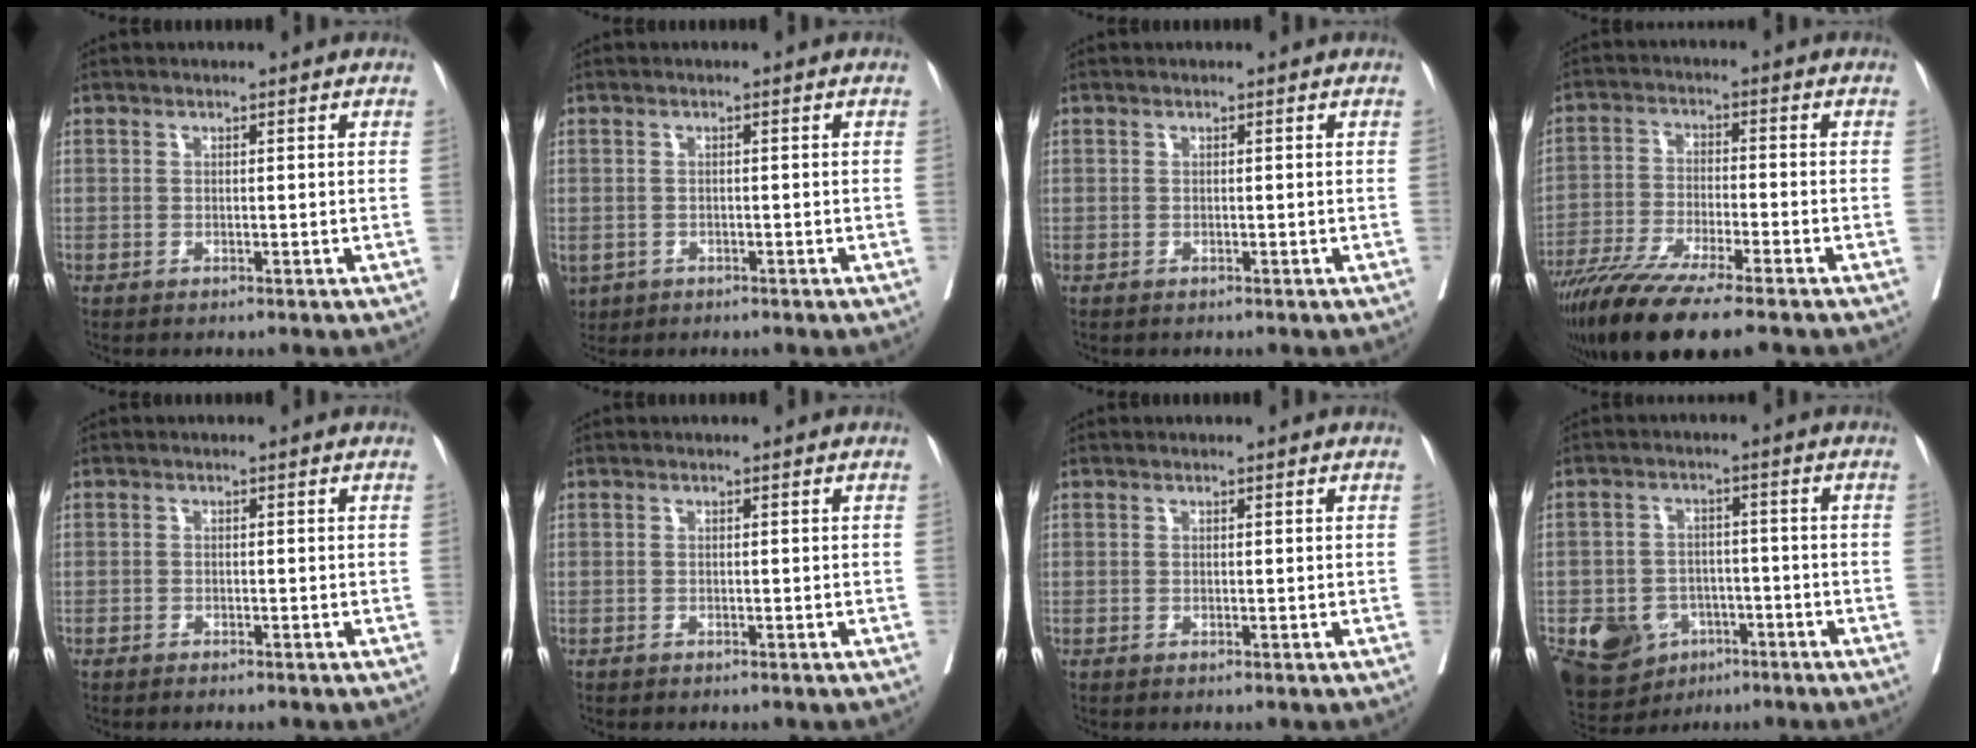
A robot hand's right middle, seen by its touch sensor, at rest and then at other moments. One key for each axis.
{"total": 4.8, "fx": -2.3, "fy": 3.8, "fz": 1.7, "tx": -0.047, "ty": -0.004, "tz": -0.033}
{"total": 0.0}
{"total": 13.5, "fx": -10.2, "fy": 1.1, "fz": 8.8, "tx": -0.157, "ty": -0.037, "tz": -0.174}
{"total": 1.8, "fx": -1.6, "fy": 0.3, "fz": 0.8, "tx": -0.012, "ty": -0.003, "tz": -0.021}
{"total": 0.0}
{"total": 0.0}
{"total": 12.3, "fx": -6.0, "fy": 9.2, "fz": 5.5, "tx": -0.115, "ty": 0.006, "tz": -0.087}